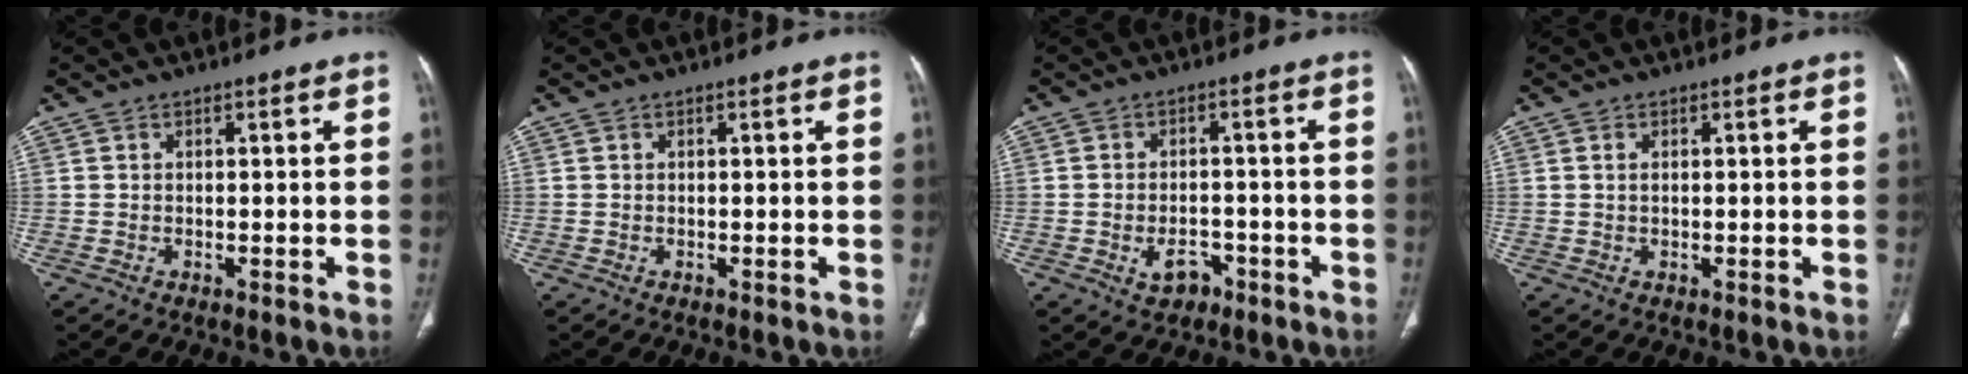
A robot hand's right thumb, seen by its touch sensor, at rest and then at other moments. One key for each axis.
{"total": 0.0}
{"total": 4.5, "fx": -2.2, "fy": 3.1, "fz": 2.4, "tx": -0.026, "ty": 0.020, "tz": -0.028}
{"total": 0.9, "fx": 0.2, "fy": 0.4, "fz": 0.7, "tx": -0.018, "ty": 0.001, "tz": 0.006}